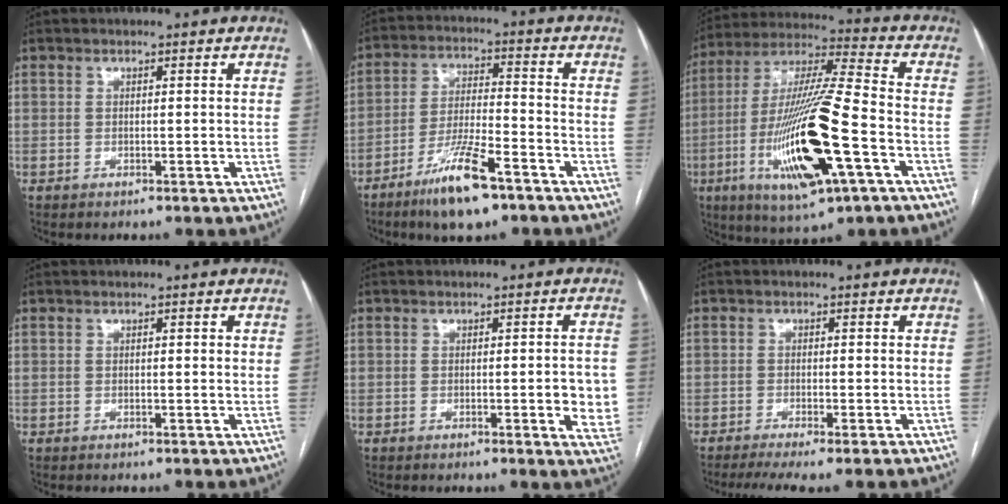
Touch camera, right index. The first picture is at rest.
{"total": 11.0, "force": [-7.1, 1.7, 8.2], "torque": [-0.158, -0.017, -0.127]}
{"total": 21.7, "force": [-6.9, 2.3, 20.5], "torque": [-0.427, -0.027, -0.119]}
{"total": 0.8, "force": [0.3, 0.2, 0.7], "torque": [-0.012, 0.001, 0.003]}
{"total": 5.3, "force": [-0.8, 1.0, 5.2], "torque": [-0.055, -0.003, -0.009]}
{"total": 4.9, "force": [-3.5, 0.1, 3.4], "torque": [-0.055, -0.009, -0.059]}